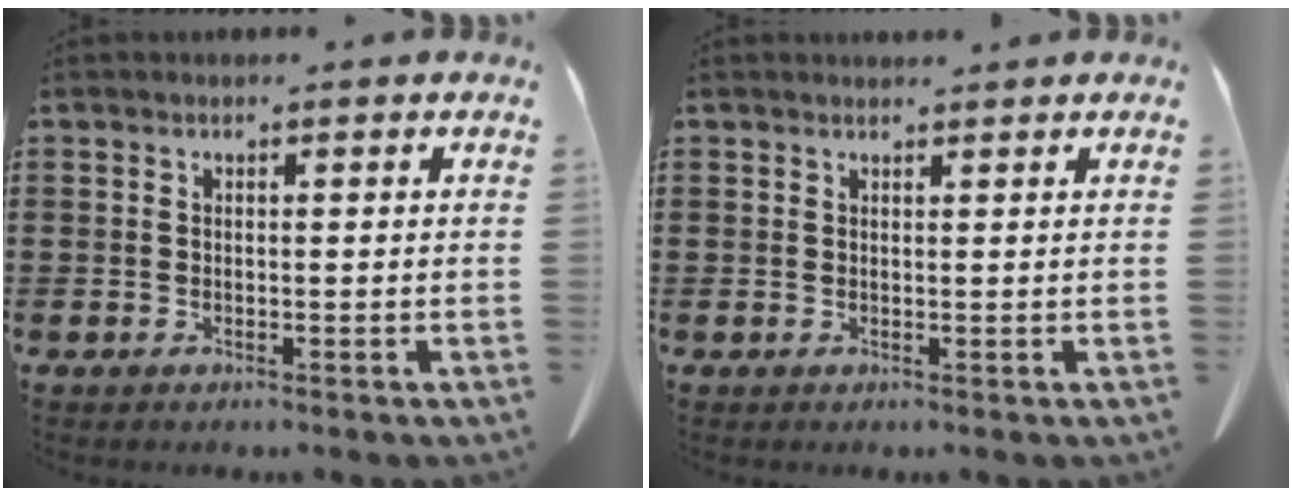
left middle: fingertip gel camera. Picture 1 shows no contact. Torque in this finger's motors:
{"motor_torque": [-0.12, 0.11, 0.00, 0.00]}